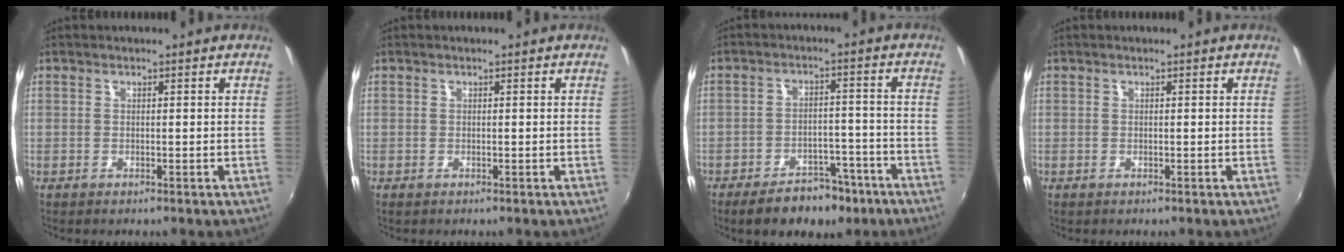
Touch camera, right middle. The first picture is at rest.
{"total": 0.0}
{"total": 10.1, "force": [-7.3, 5.1, 4.9], "torque": [-0.102, 0.014, -0.092]}
{"total": 0.0}